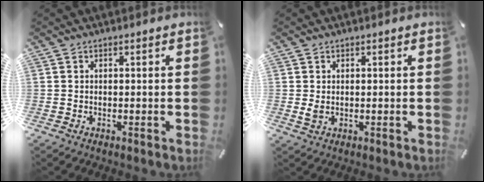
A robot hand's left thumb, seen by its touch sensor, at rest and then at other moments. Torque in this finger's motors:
{"motor_torque": [0.37, 0.51, 0.11, -0.14, 0.00]}